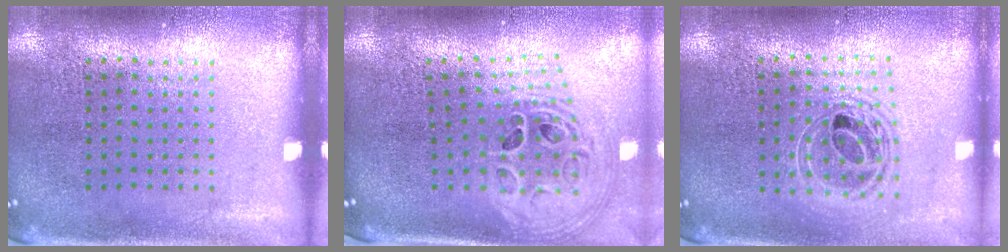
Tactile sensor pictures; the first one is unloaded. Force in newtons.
{"total": 2.0, "press": 1.6, "slide": 1.2}
{"total": 1.7, "press": 1.4, "slide": 0.9}